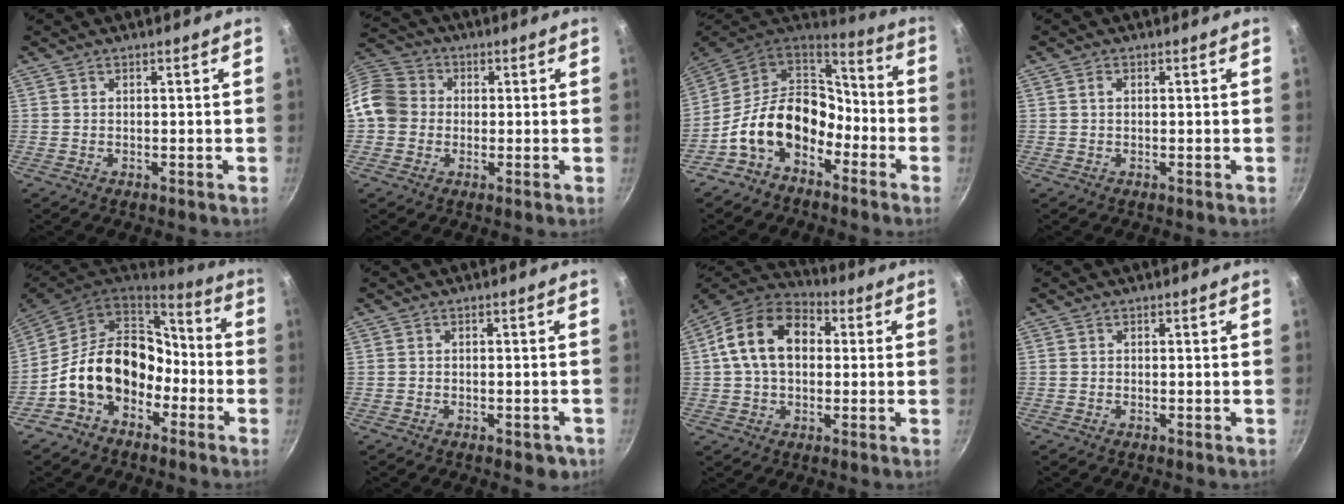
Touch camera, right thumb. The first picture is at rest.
{"total": 10.2, "force": [-0.5, 9.1, 4.6], "torque": [-0.060, 0.023, -0.030]}
{"total": 17.1, "force": [-6.2, 12.0, 10.5], "torque": [-0.148, 0.066, -0.127]}
{"total": 0.8, "force": [0.1, 0.5, 0.6], "torque": [-0.011, 0.003, 0.001]}
{"total": 17.4, "force": [-5.0, 13.0, 10.4], "torque": [-0.141, 0.069, -0.093]}
{"total": 3.5, "force": [-1.7, 1.9, 2.3], "torque": [-0.017, 0.016, -0.011]}
{"total": 15.0, "force": [2.1, 10.6, 10.4], "torque": [-0.150, 0.028, 0.017]}
{"total": 0.0}